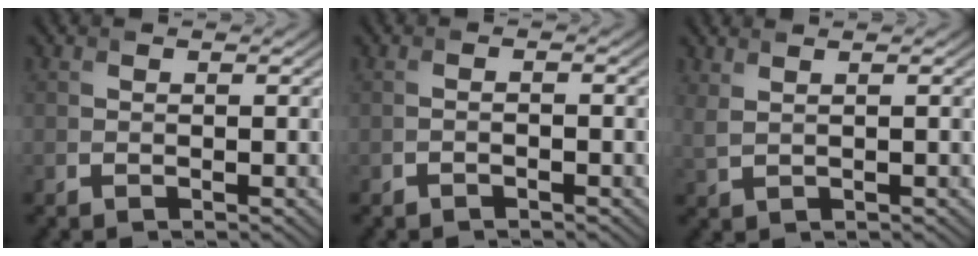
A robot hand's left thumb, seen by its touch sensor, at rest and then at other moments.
{"total": 1.0, "force": [-0.8, 0.1, 0.5], "torque": [-0.009, 0.001, -0.016]}
{"total": 2.3, "force": [1.5, 0.7, 1.6], "torque": [-0.037, 0.003, 0.027]}